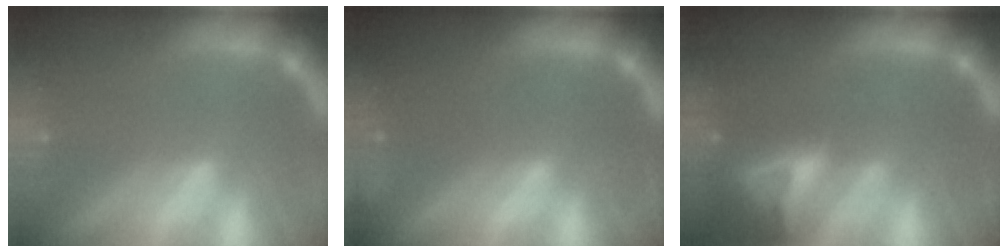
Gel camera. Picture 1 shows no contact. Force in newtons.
{"total": 1.9}
{"total": 8.4}